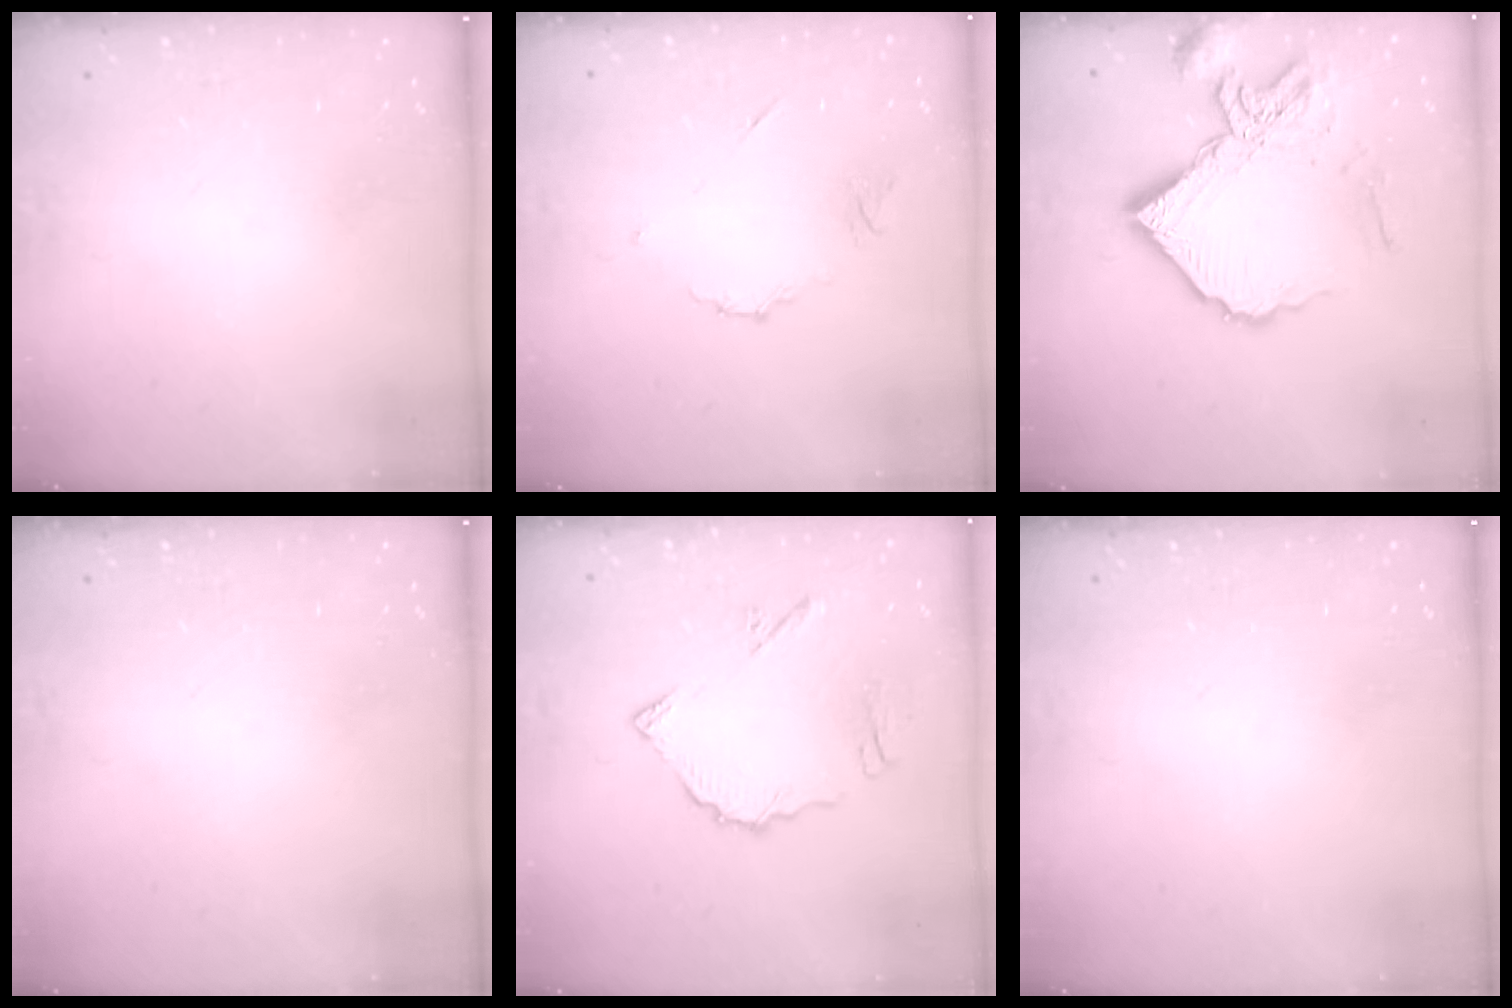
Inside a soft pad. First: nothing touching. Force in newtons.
{"total": 5.5, "press": 5.5, "slide": 0.6}
{"total": 17.4, "press": 17.3, "slide": 2.0}
{"total": 0.0}
{"total": 10.0, "press": 10.0, "slide": 0.8}
{"total": 0.0}